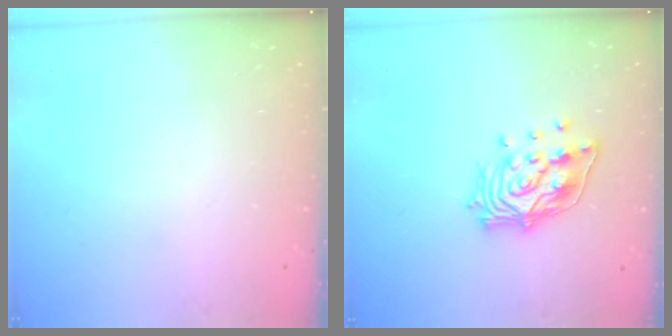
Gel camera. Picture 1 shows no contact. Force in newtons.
{"total": 14.9, "press": 14.8, "slide": 2.2}